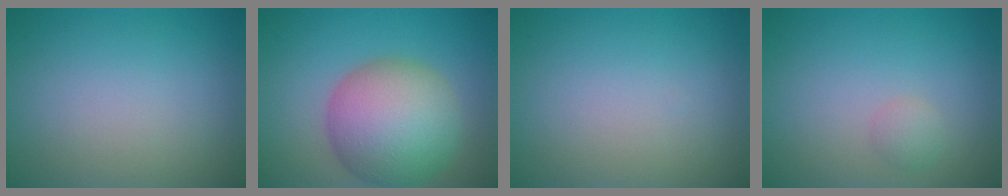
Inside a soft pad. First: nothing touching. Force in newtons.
{"total": 9.8, "press": 9.8, "slide": 0.5}
{"total": 0.0}
{"total": 1.1, "press": 1.1, "slide": 0.1}